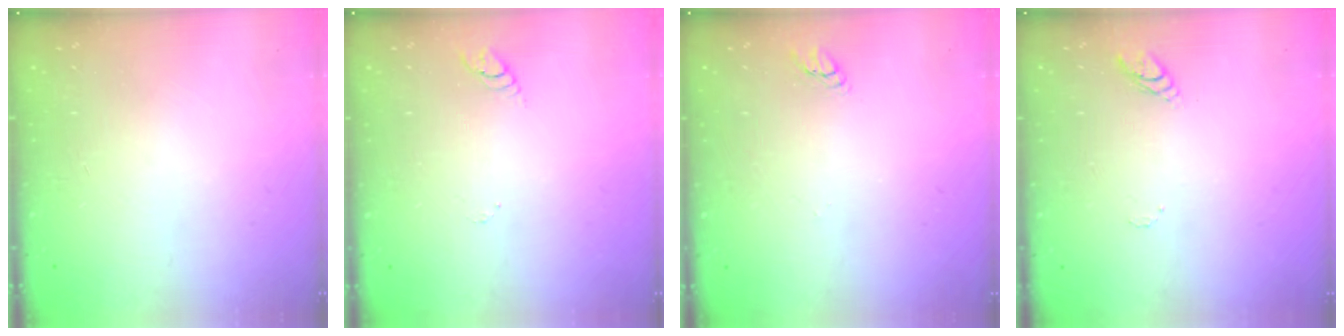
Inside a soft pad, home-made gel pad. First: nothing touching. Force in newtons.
{"total": 2.9, "press": 2.9, "slide": 0.3}
{"total": 2.2, "press": 2.2, "slide": 0.2}
{"total": 6.6, "press": 6.6, "slide": 0.5}